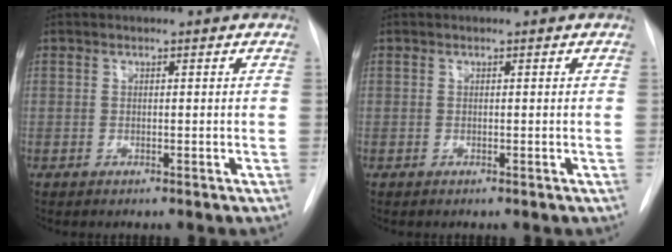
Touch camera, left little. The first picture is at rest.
{"total": 0.0}